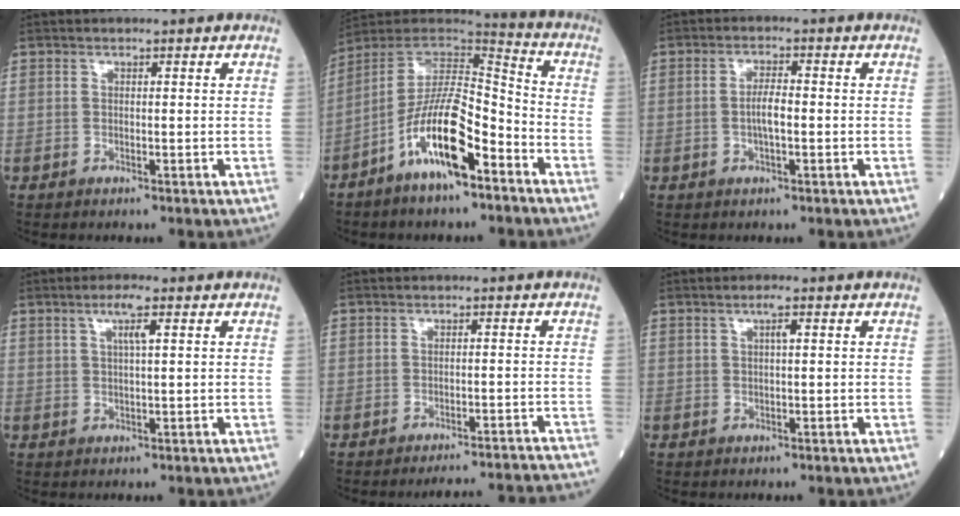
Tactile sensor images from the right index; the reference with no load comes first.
{"total": 14.9, "force": [-7.7, 3.5, 12.3], "torque": [-0.235, 0.002, -0.136]}
{"total": 3.1, "force": [-0.5, 0.7, 3.0], "torque": [-0.062, 0.003, -0.009]}
{"total": 3.2, "force": [1.4, 0.2, 2.9], "torque": [-0.059, 0.005, 0.026]}
{"total": 11.8, "force": [-11.6, -0.1, 1.9], "torque": [-0.007, 0.007, -0.130]}
{"total": 1.6, "force": [0.6, 0.2, 1.5], "torque": [-0.032, 0.004, 0.010]}